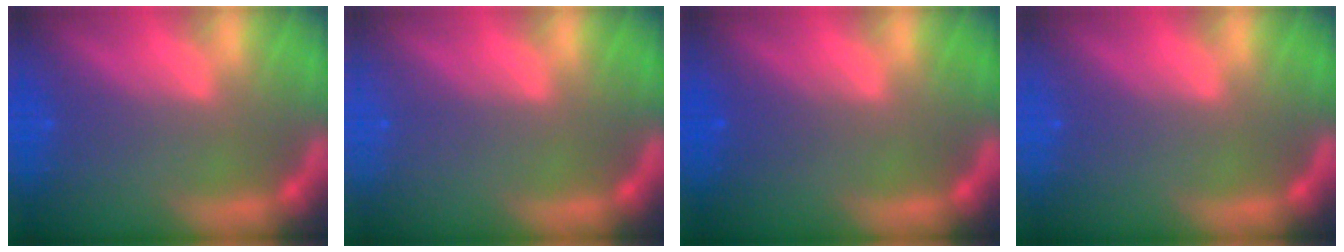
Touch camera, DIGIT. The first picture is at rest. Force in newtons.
{"total": 0.0}
{"total": 1.4}
{"total": 0.0}